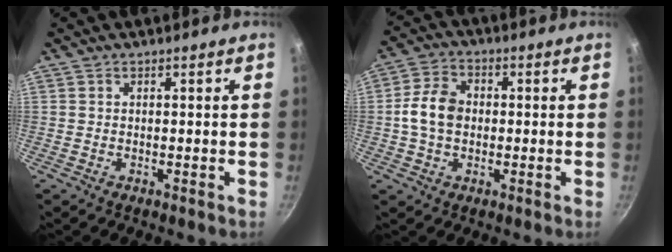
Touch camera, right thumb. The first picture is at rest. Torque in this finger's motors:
{"motor_torque": [0.95, 1.64, 0.85, -0.45, 0.05]}